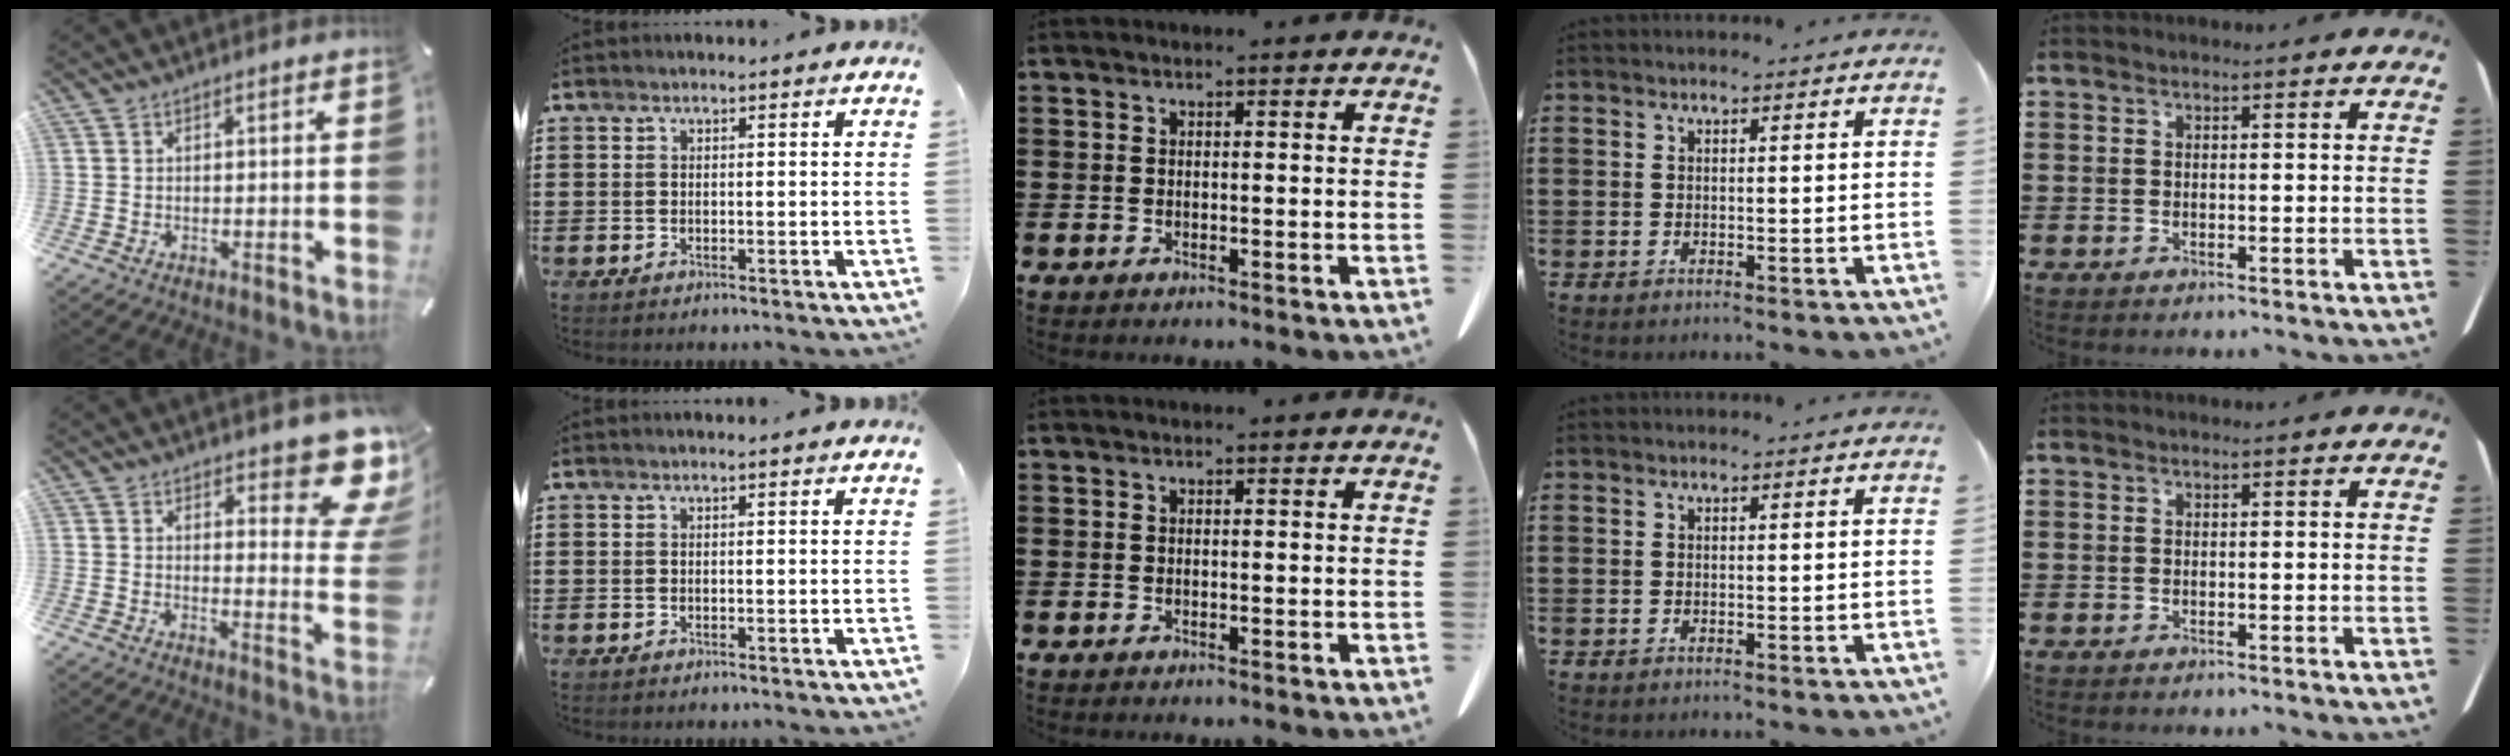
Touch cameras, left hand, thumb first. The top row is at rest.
{"thumb": {"total": 12.6, "force": [8.7, 4.6, 7.8], "torque": [-0.080, -0.079, 0.149]}}